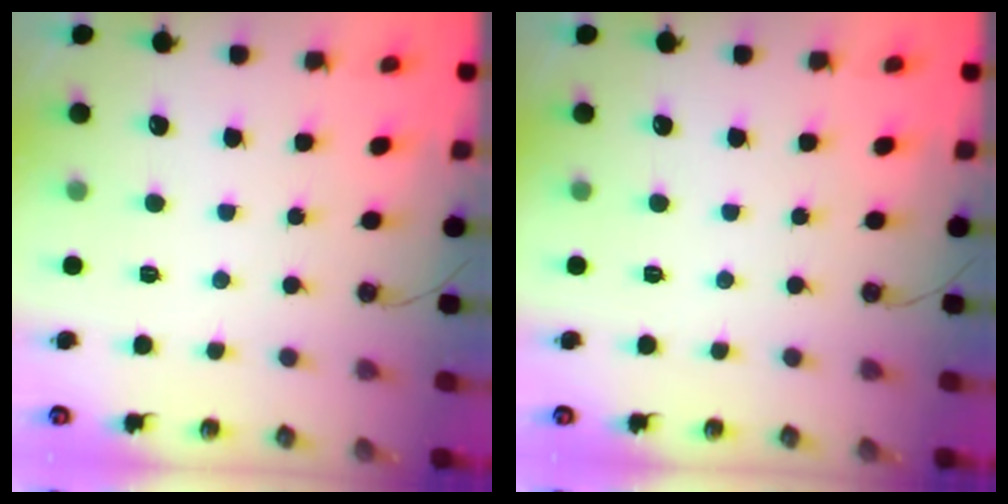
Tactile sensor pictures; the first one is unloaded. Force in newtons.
{"total": 0.0}